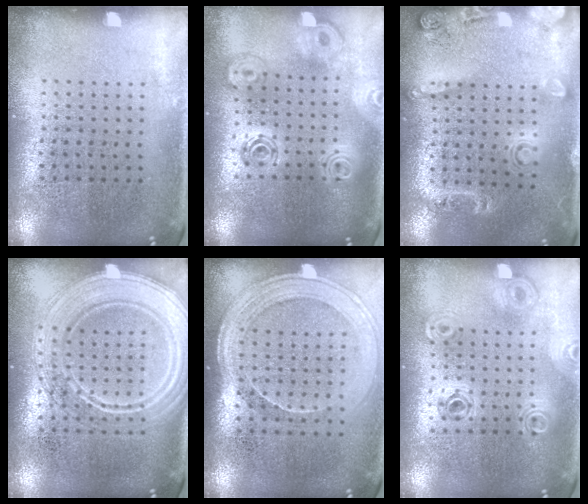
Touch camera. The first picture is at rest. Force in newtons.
{"total": 2.1, "press": 1.7, "slide": 1.3}
{"total": 1.6, "press": 1.2, "slide": 1.1}
{"total": 3.7, "press": 3.6, "slide": 0.6}
{"total": 1.9, "press": 1.6, "slide": 1.0}
{"total": 0.9, "press": 0.9, "slide": 0.1}